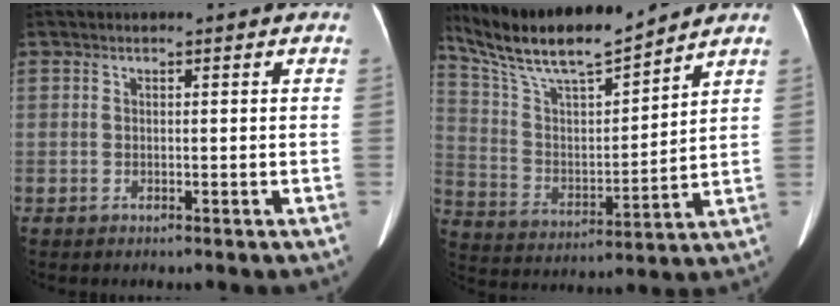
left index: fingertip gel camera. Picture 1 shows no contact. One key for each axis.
{"total": 16.5, "fx": 14.5, "fy": 1.4, "fz": 7.8, "tx": -0.156, "ty": 0.007, "tz": 0.273}